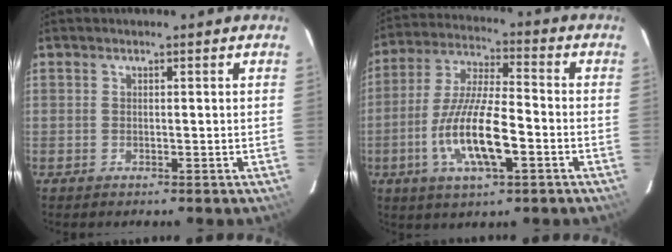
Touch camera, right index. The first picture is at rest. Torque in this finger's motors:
{"motor_torque": [1.21, -0.93, 1.06, 0.21]}